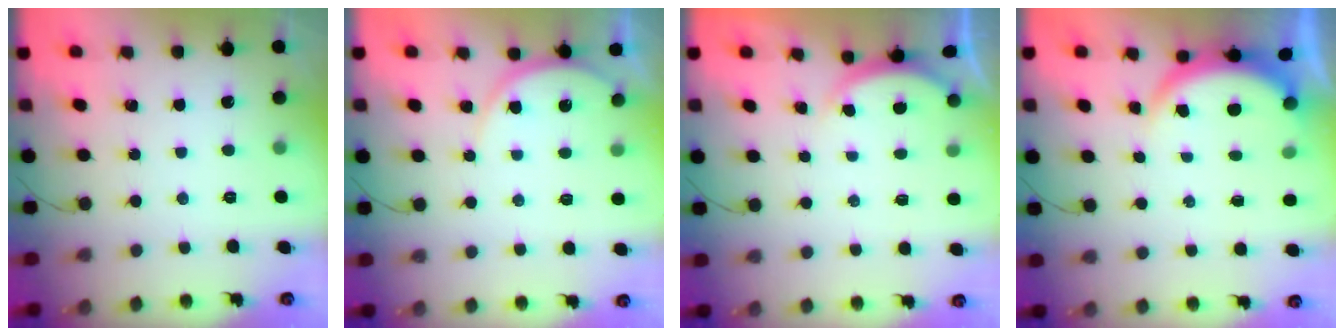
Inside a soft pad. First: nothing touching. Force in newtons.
{"total": 6.6, "press": 6.6, "slide": 0.7}
{"total": 1.7, "press": 1.7, "slide": 0.4}
{"total": 5.0, "press": 5.0, "slide": 0.6}